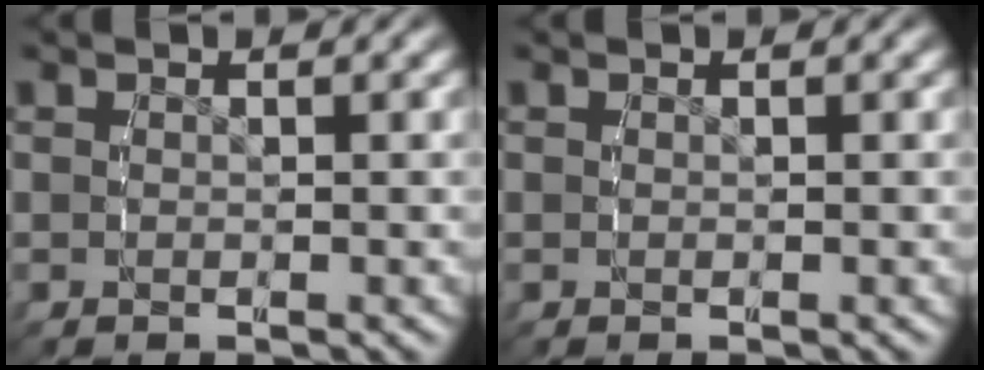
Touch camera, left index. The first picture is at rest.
{"total": 0.0}